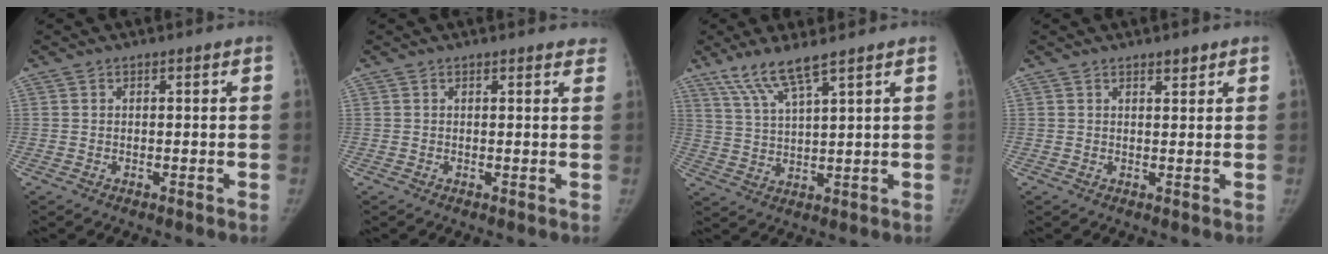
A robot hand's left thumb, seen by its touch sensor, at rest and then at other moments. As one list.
[{"total": 2.9, "force": [2.5, 0.8, 1.0], "torque": [0.006, -0.002, 0.018]}, {"total": 7.5, "force": [5.4, 0.7, 5.1], "torque": [-0.107, -0.024, 0.117]}, {"total": 1.6, "force": [1.3, 0.5, 0.7], "torque": [-0.001, -0.007, 0.020]}]